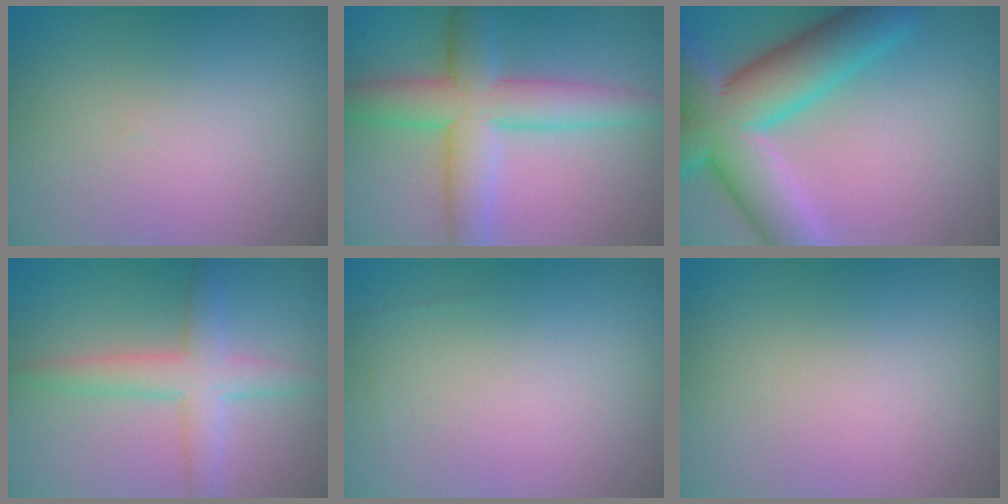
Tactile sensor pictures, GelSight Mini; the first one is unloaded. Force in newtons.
{"total": 7.1, "press": 7.1, "slide": 0.2}
{"total": 11.4, "press": 11.4, "slide": 1.0}
{"total": 4.0, "press": 4.0, "slide": 0.1}
{"total": 0.0}
{"total": 0.0}